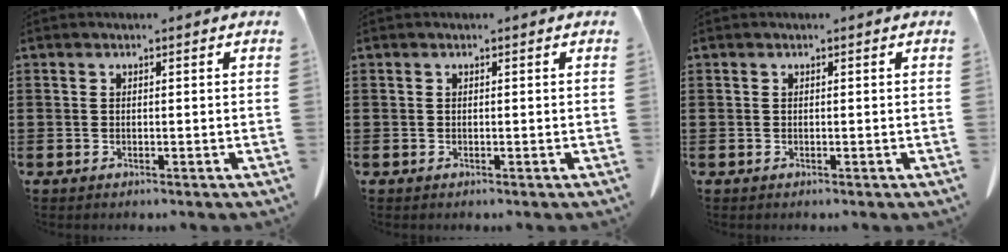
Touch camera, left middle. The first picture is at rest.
{"total": 0.0}
{"total": 0.0}